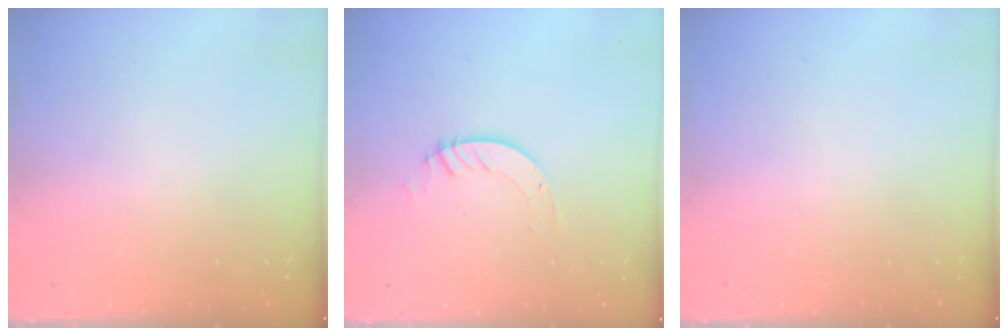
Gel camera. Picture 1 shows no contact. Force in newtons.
{"total": 3.8, "press": 3.8, "slide": 0.4}
{"total": 0.0}